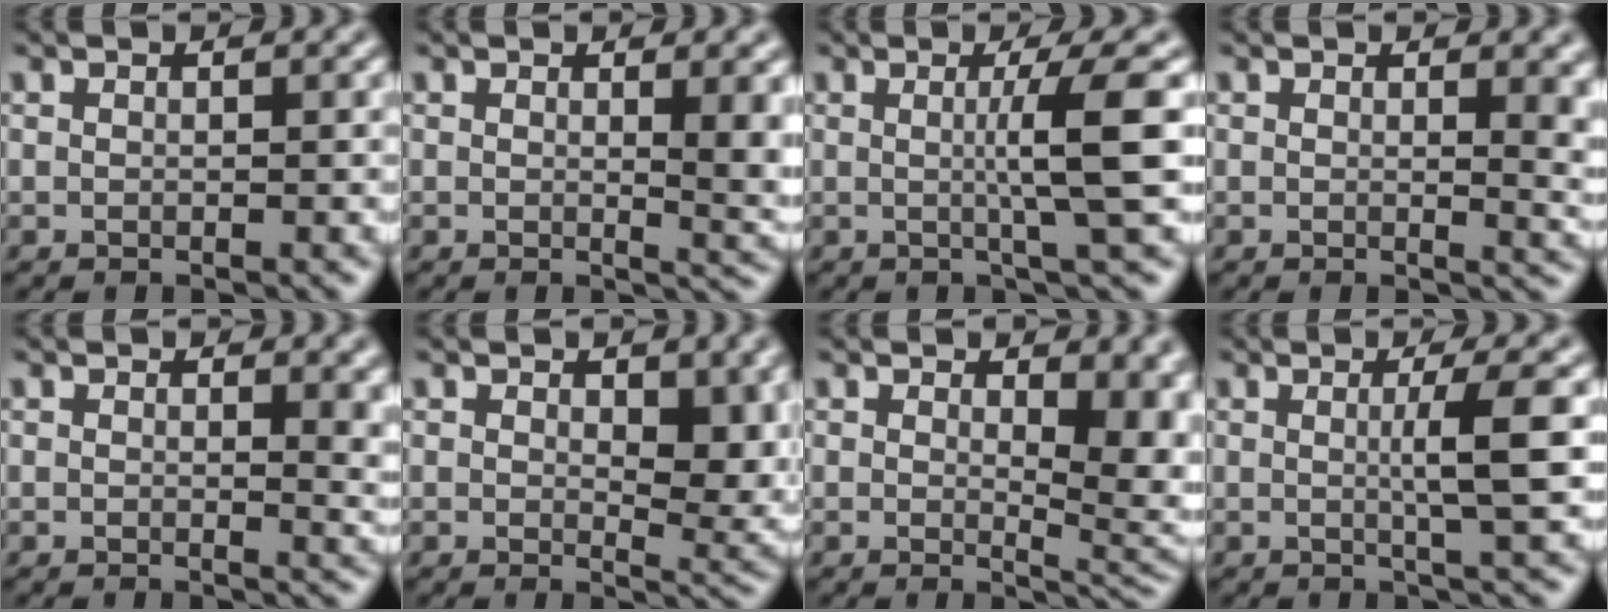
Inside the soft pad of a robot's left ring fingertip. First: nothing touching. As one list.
[{"total": 3.4, "force": [0.8, 1.0, 3.2], "torque": [-0.031, -0.004, 0.013]}, {"total": 4.8, "force": [0.3, 0.5, 4.7], "torque": [-0.073, 0.004, 0.001]}, {"total": 3.9, "force": [1.0, 1.6, 3.4], "torque": [-0.028, -0.004, 0.015]}, {"total": 2.8, "force": [0.8, 1.0, 2.5], "torque": [-0.024, -0.003, 0.012]}, {"total": 5.5, "force": [1.2, 2.9, 4.5], "torque": [-0.057, -0.010, 0.024]}, {"total": 6.8, "force": [1.3, 3.2, 5.9], "torque": [-0.057, -0.015, 0.032]}, {"total": 3.6, "force": [0.3, 0.5, 3.6], "torque": [-0.056, -0.001, -0.001]}]